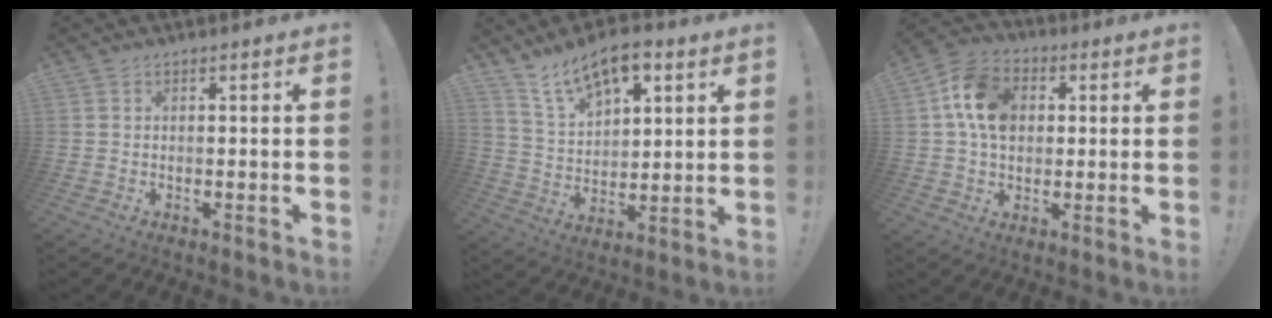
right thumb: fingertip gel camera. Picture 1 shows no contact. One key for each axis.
{"total": 12.8, "fx": 8.5, "fy": 6.2, "fz": 7.2, "tx": -0.121, "ty": -0.042, "tz": 0.156}
{"total": 13.6, "fx": 2.9, "fy": 10.5, "fz": 8.1, "tx": -0.135, "ty": 0.007, "tz": 0.062}